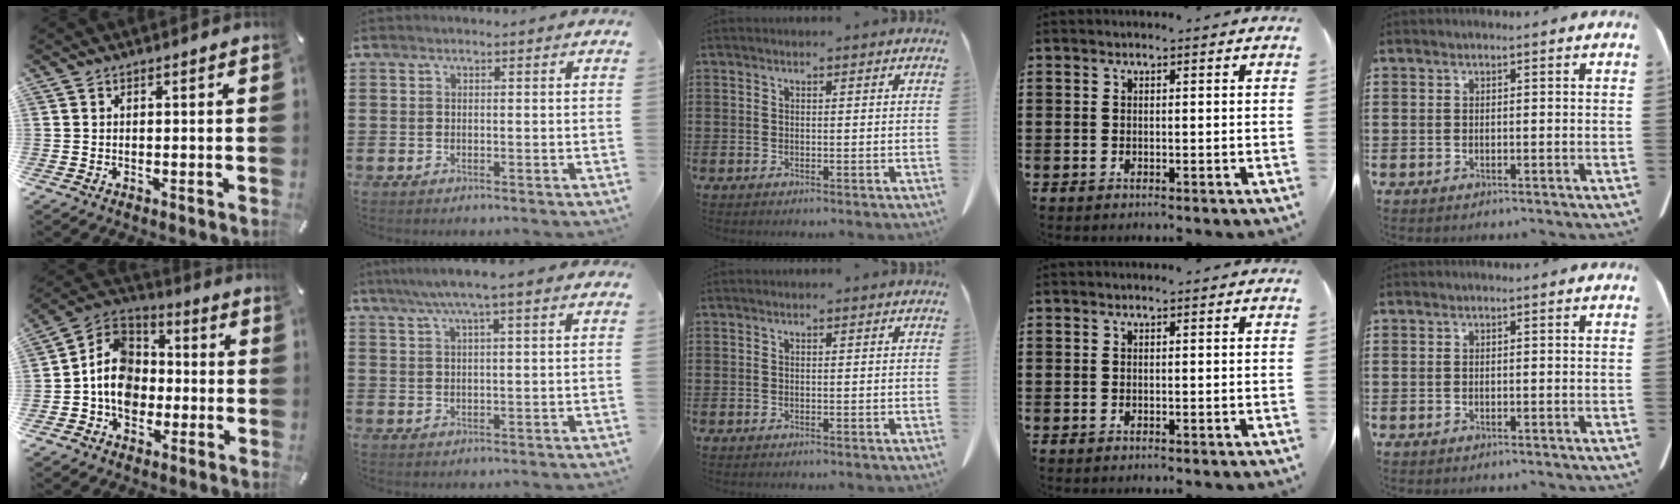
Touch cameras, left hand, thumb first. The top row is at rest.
{"thumb": {"total": 11.4, "force": [-3.2, 9.4, 5.5], "torque": [-0.136, 0.023, -0.063]}, "index": {"total": 4.8, "force": [3.1, 0.2, 3.6], "torque": [-0.077, 0.003, 0.053]}}